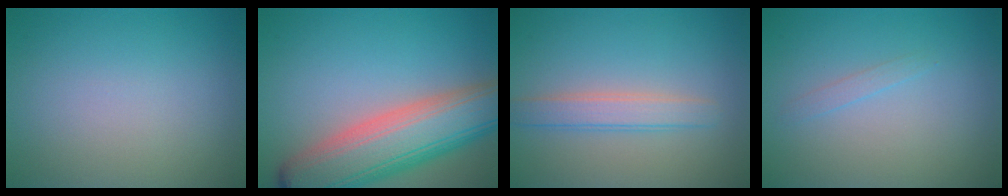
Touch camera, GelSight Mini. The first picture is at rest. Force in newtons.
{"total": 10.1, "press": 10.0, "slide": 0.7}
{"total": 2.6, "press": 2.6, "slide": 0.2}
{"total": 0.8, "press": 0.8, "slide": 0.1}